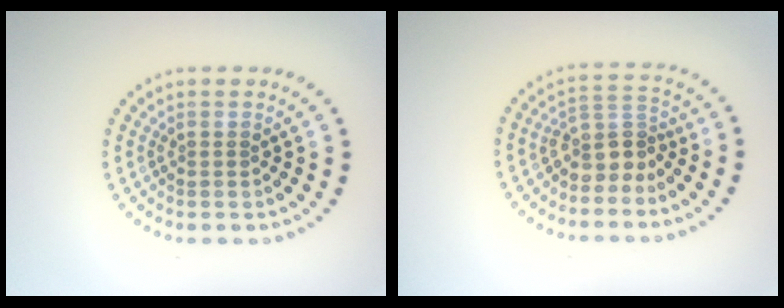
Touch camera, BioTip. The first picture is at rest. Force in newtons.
{"total": 3.1, "press": 2.2, "slide": 2.1}